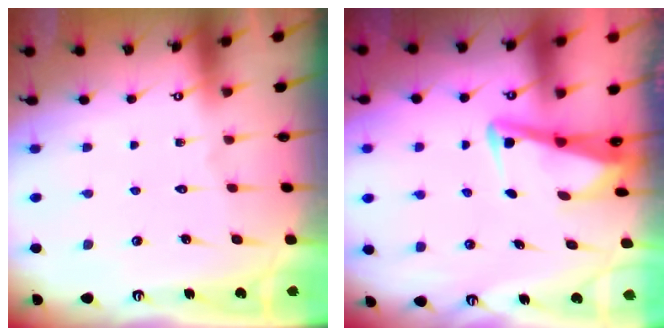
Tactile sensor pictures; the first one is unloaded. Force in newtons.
{"total": 3.5, "press": 3.4, "slide": 0.8}